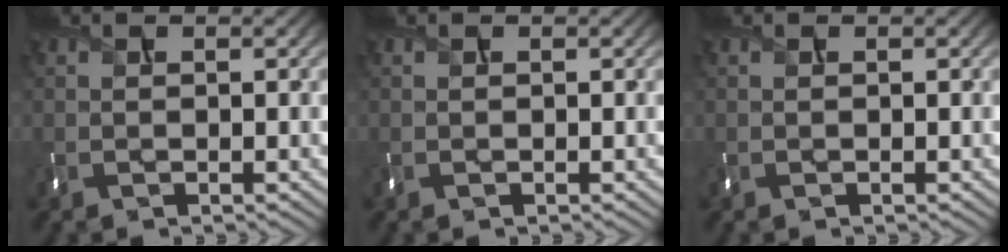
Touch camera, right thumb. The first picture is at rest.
{"total": 0.0}
{"total": 0.0}